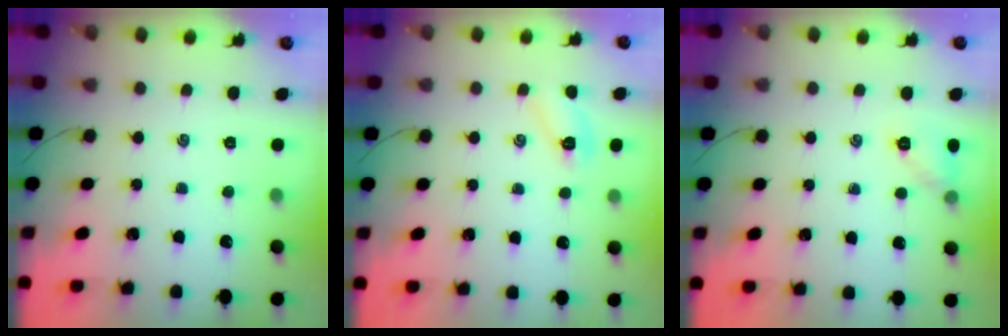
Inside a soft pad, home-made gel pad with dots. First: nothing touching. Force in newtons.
{"total": 4.8, "press": 4.7, "slide": 1.2}
{"total": 6.9, "press": 6.8, "slide": 1.0}